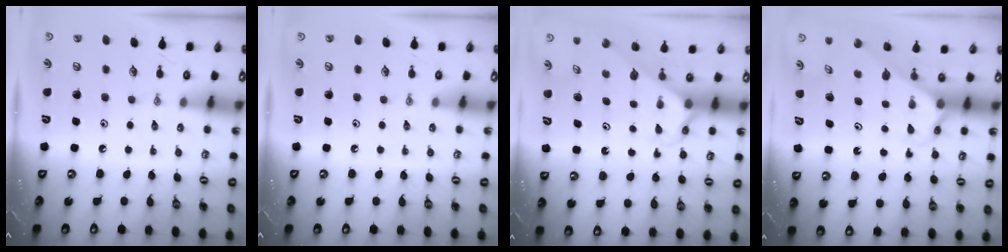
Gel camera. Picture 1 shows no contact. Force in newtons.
{"total": 0.0}
{"total": 2.6, "press": 2.6, "slide": 0.2}
{"total": 2.6, "press": 2.6, "slide": 0.1}